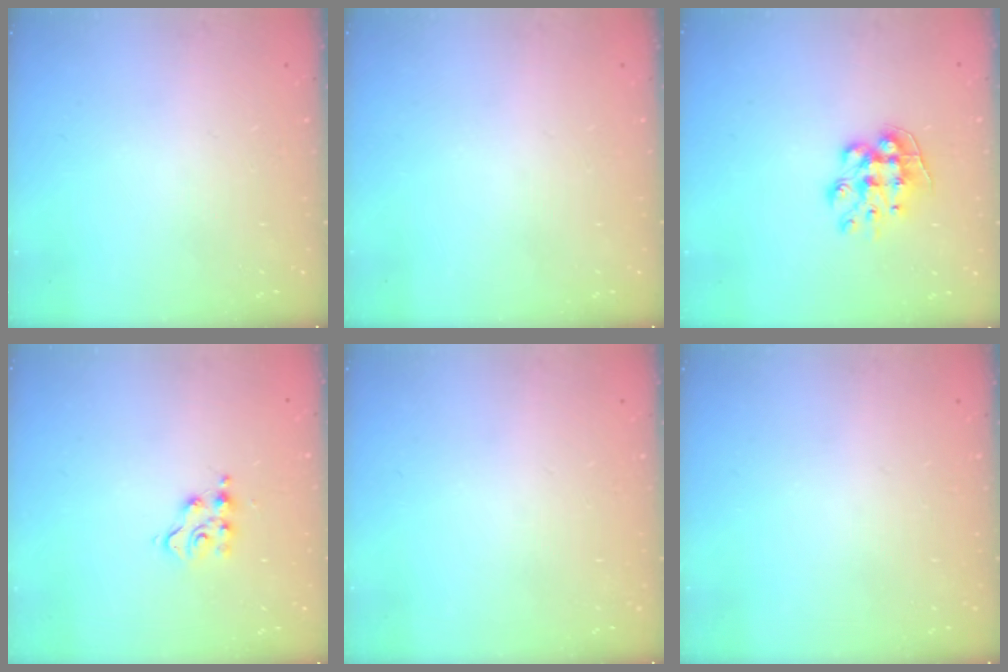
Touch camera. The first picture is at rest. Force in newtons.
{"total": 0.0}
{"total": 10.8, "press": 10.8, "slide": 0.9}
{"total": 6.1, "press": 6.1, "slide": 0.5}
{"total": 0.0}
{"total": 0.0}